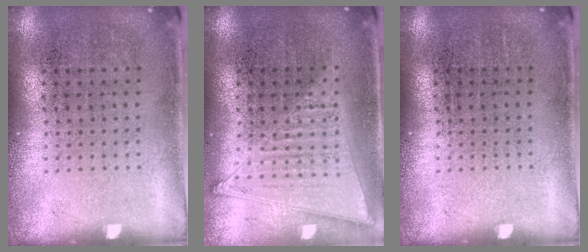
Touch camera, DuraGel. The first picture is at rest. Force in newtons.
{"total": 1.2, "press": 1.2, "slide": 0.2}
{"total": 0.0}